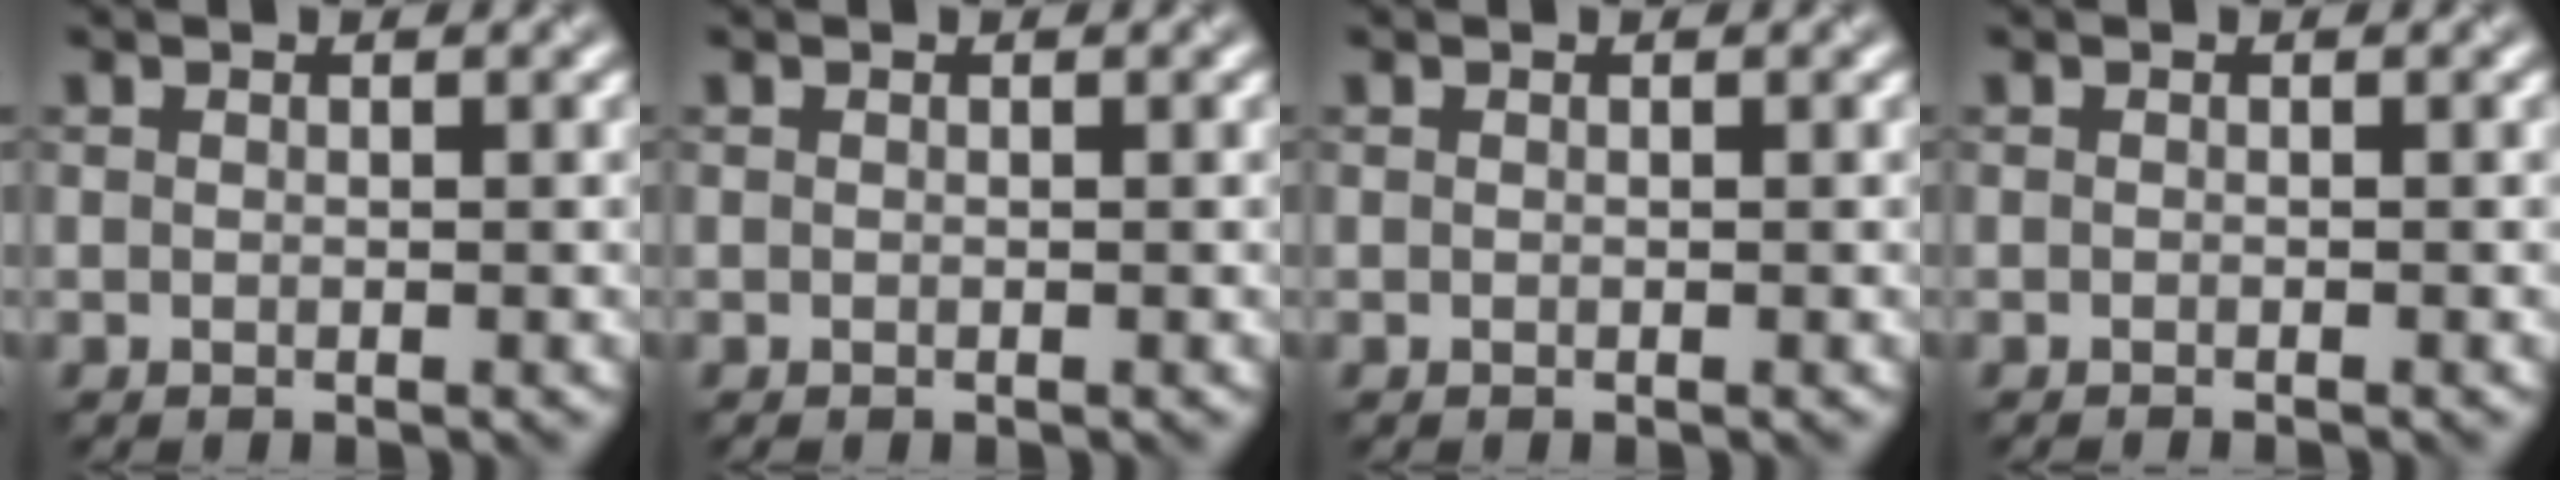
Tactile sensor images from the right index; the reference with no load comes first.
{"total": 0.0}
{"total": 0.0}
{"total": 0.7, "force": [-0.6, 0.2, 0.4], "torque": [0.002, -0.002, -0.011]}